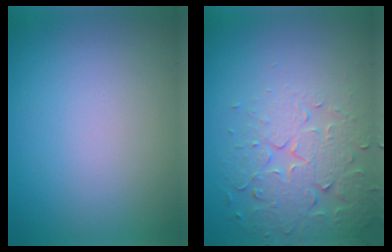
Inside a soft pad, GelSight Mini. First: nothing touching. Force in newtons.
{"total": 5.0, "press": 4.1, "slide": 2.9}